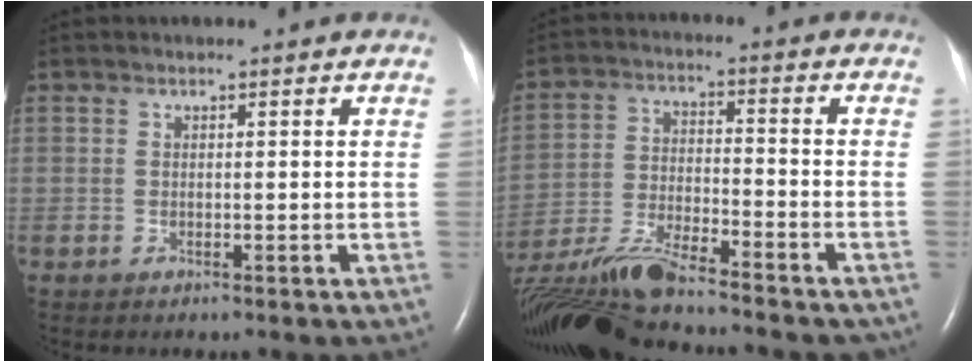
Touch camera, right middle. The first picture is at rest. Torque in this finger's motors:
{"motor_torque": [1.04, -1.10, 0.13, 0.10]}